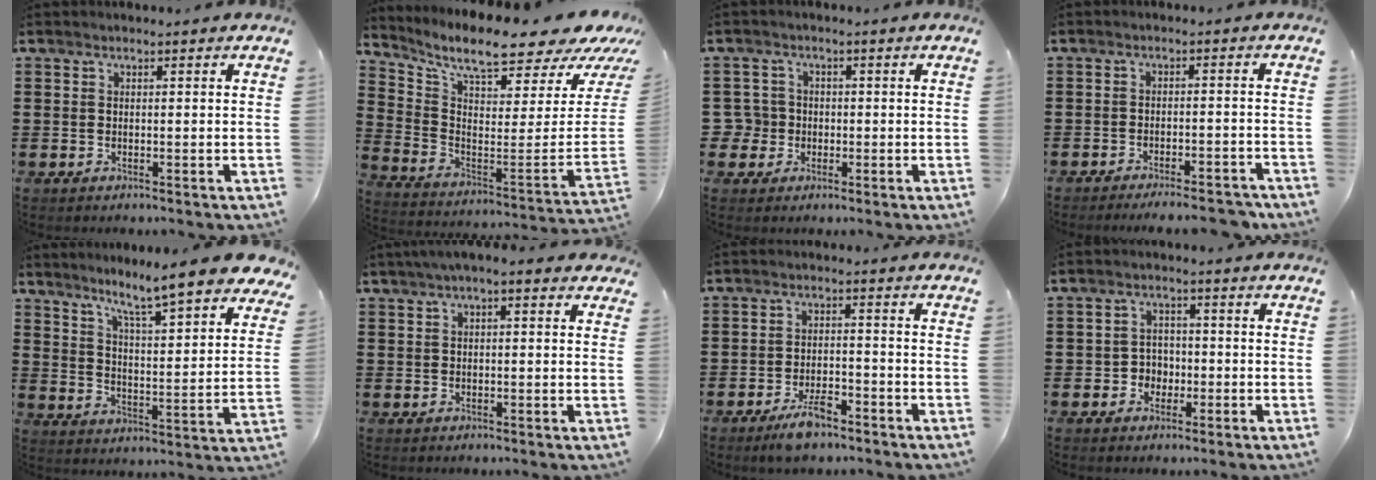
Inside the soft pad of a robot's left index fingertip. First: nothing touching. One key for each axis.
{"total": 9.2, "fx": 7.6, "fy": 1.0, "fz": 5.0, "tx": -0.116, "ty": -0.073, "tz": 0.124}
{"total": 3.4, "fx": -0.7, "fy": 3.3, "fz": 0.3, "tx": -0.038, "ty": 0.000, "tz": -0.023}
{"total": 4.6, "fx": -4.1, "fy": 0.2, "fz": 2.1, "tx": -0.032, "ty": -0.004, "tz": -0.075}
{"total": 8.0, "fx": 6.8, "fy": -0.6, "fz": 4.1, "tx": -0.092, "ty": -0.052, "tz": 0.105}
{"total": 2.5, "fx": 1.3, "fy": 0.5, "fz": 2.0, "tx": -0.041, "ty": 0.006, "tz": 0.023}
{"total": 4.5, "fx": -3.4, "fy": 1.4, "fz": 2.5, "tx": -0.048, "ty": 0.009, "tz": -0.065}
{"total": 3.1, "fx": -1.4, "fy": 2.6, "fz": 0.9, "tx": -0.027, "ty": 0.006, "tz": -0.032}